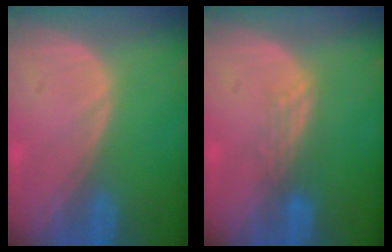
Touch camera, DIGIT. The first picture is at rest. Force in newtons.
{"total": 3.0, "press": 2.5, "slide": 1.7}